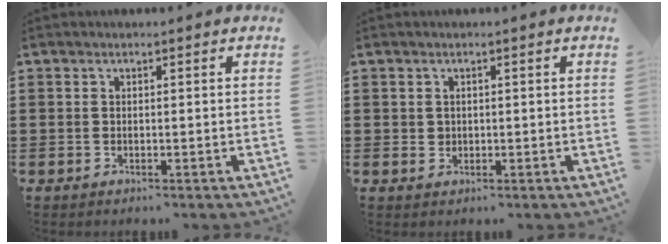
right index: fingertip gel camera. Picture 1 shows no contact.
{"total": 1.0, "force": [0.3, 1.0, 0.2], "torque": [-0.006, 0.005, 0.005]}